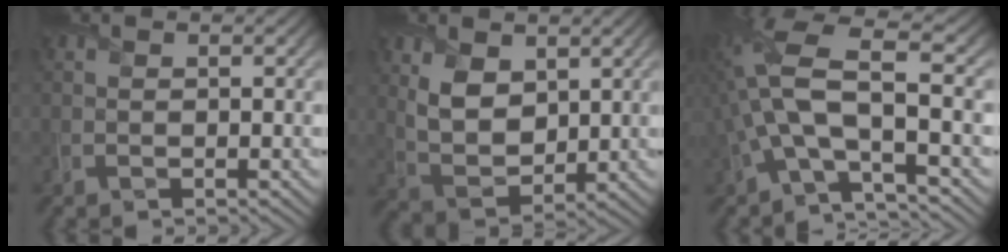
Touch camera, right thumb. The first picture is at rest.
{"total": 6.8, "force": [2.7, 4.4, 4.5], "torque": [-0.109, -0.010, 0.052]}
{"total": 11.4, "force": [-1.8, 4.1, 10.5], "torque": [-0.233, 0.003, -0.052]}